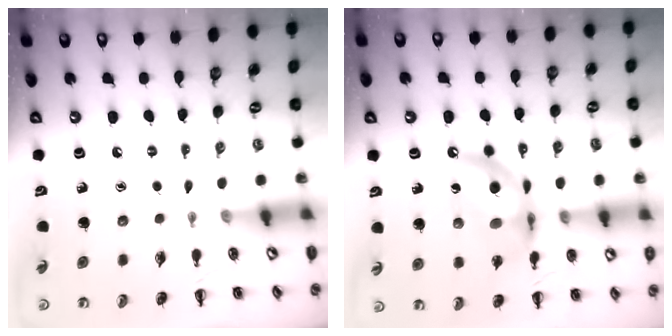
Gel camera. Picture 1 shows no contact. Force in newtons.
{"total": 13.6, "press": 13.0, "slide": 3.7}